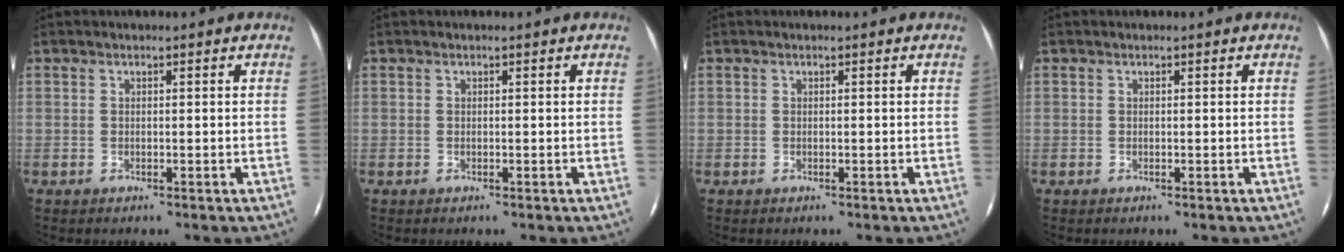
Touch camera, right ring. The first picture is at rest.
{"total": 0.0}
{"total": 0.0}
{"total": 0.0}